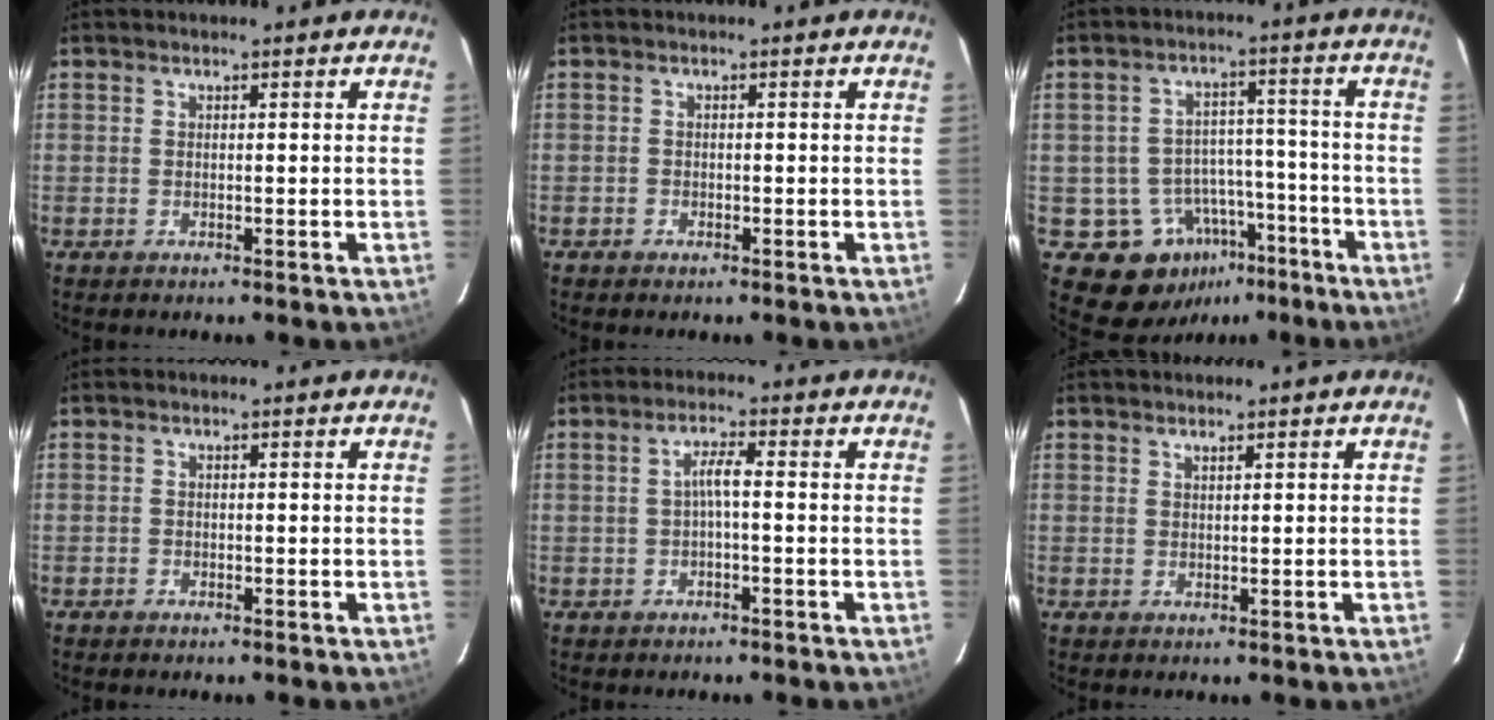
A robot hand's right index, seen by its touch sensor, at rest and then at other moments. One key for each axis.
{"total": 1.0, "fx": -0.7, "fy": 0.7, "fz": 0.0, "tx": -0.003, "ty": 0.002, "tz": -0.013}
{"total": 11.5, "fx": -6.6, "fy": 8.8, "fz": 3.4, "tx": -0.061, "ty": 0.041, "tz": -0.070}
{"total": 0.7, "fx": -0.5, "fy": 0.4, "fz": -0.1, "tx": -0.002, "ty": 0.002, "tz": -0.012}
{"total": 2.5, "fx": -0.5, "fy": 0.2, "fz": 2.5, "tx": -0.049, "ty": 0.007, "tz": -0.009}
{"total": 0.6, "fx": 0.6, "fy": 0.0, "fz": 0.3, "tx": -0.004, "ty": 0.000, "tz": 0.010}